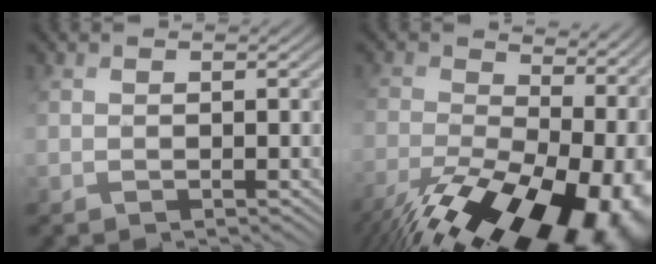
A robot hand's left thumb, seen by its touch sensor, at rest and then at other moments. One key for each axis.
{"total": 19.7, "fx": -8.8, "fy": 10.6, "fz": 14.1, "tx": -0.229, "ty": -0.037, "tz": -0.123}